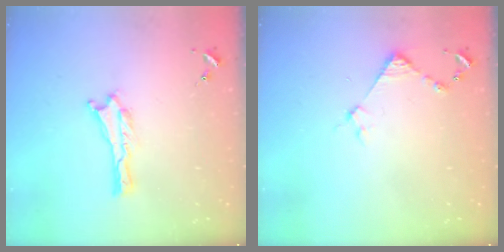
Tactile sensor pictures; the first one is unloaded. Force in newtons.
{"total": 3.5, "press": 3.5, "slide": 0.3}